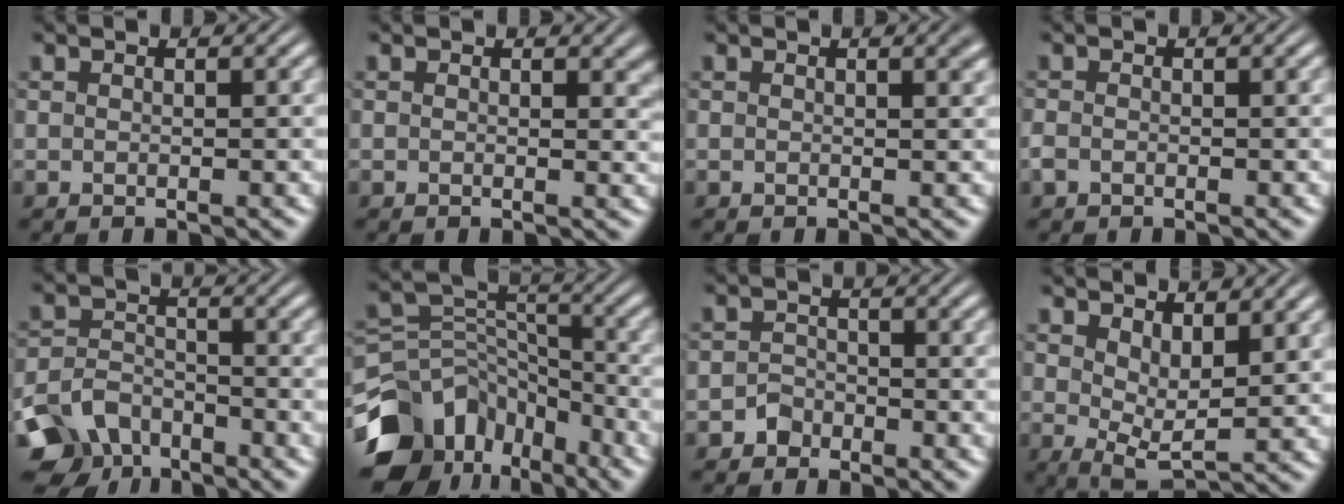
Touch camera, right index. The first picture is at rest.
{"total": 1.1, "force": [1.0, 0.4, 0.4], "torque": [-0.002, -0.003, 0.013]}
{"total": 0.9, "force": [0.3, 0.1, 0.8], "torque": [-0.005, 0.002, 0.004]}
{"total": 1.3, "force": [-0.8, 0.8, 0.4], "torque": [-0.017, -0.009, -0.013]}
{"total": 7.9, "force": [-4.8, 5.5, 3.2], "torque": [-0.056, -0.034, -0.072]}
{"total": 10.7, "force": [-4.8, 7.8, 5.5], "torque": [-0.092, -0.039, -0.073]}
{"total": 1.9, "force": [-1.6, 1.1, -0.1], "torque": [0.003, -0.005, -0.029]}
{"total": 3.9, "force": [1.5, 1.8, 3.2], "torque": [-0.045, -0.023, 0.030]}